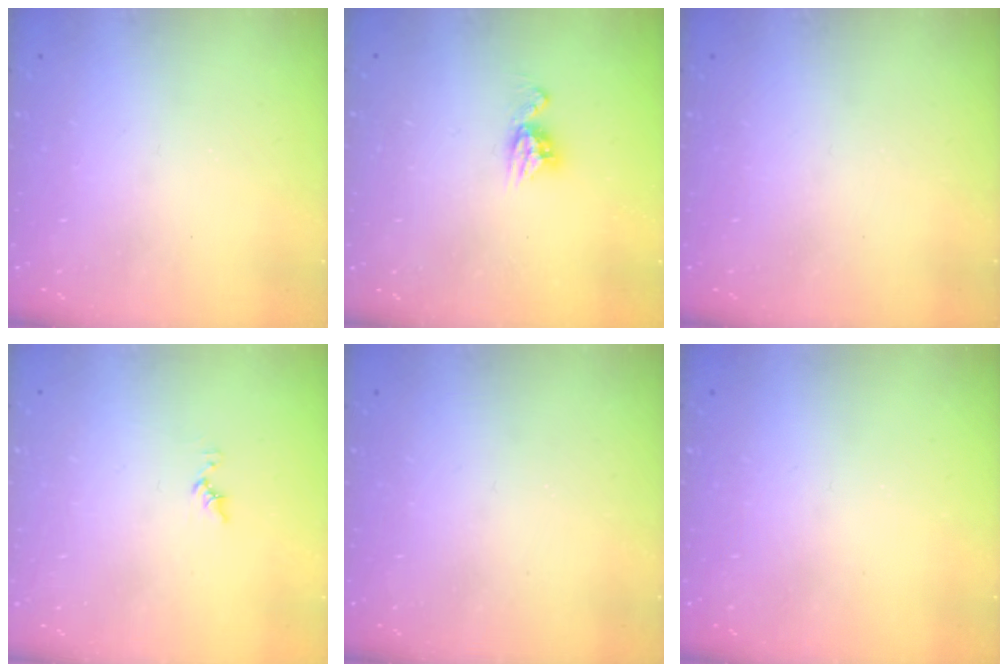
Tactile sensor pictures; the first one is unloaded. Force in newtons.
{"total": 6.8, "press": 6.8, "slide": 0.5}
{"total": 0.0}
{"total": 5.6, "press": 5.6, "slide": 0.5}
{"total": 0.0}
{"total": 0.0}